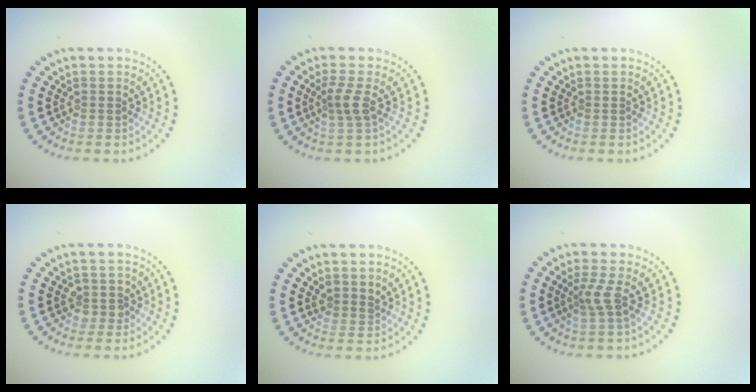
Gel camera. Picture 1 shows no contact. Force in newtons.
{"total": 2.0, "press": 1.6, "slide": 1.2}
{"total": 0.0}
{"total": 1.5, "press": 1.4, "slide": 0.5}
{"total": 1.4, "press": 1.1, "slide": 0.9}
{"total": 2.0, "press": 1.4, "slide": 1.4}